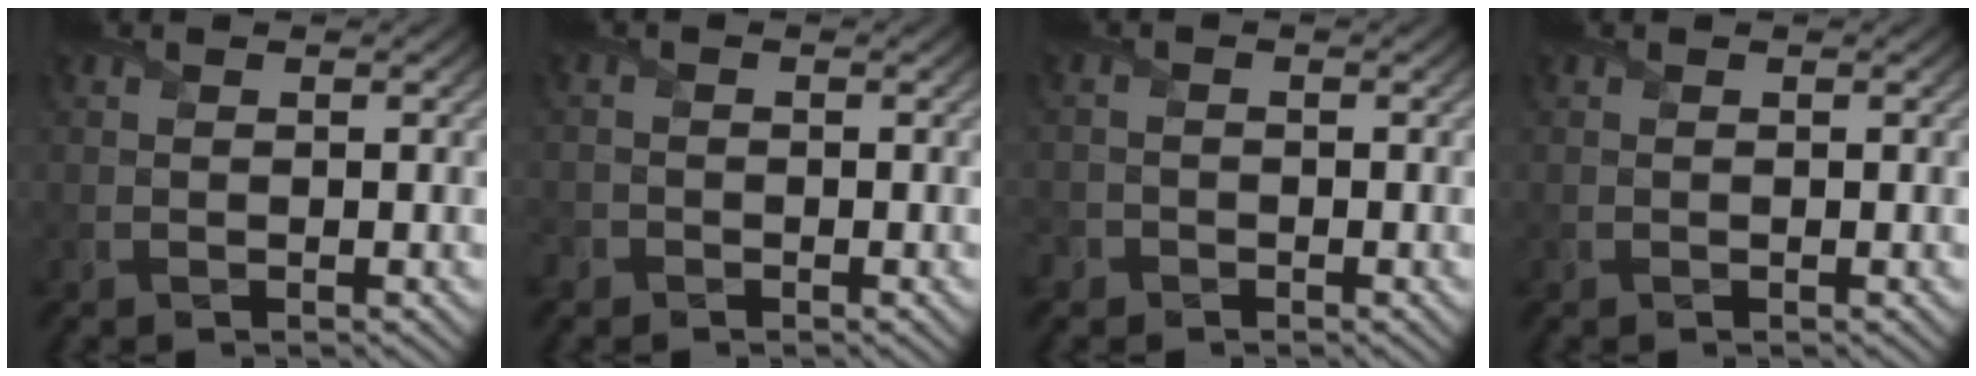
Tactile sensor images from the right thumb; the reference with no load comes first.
{"total": 1.2, "force": [-0.9, 0.8, 0.1], "torque": [0.000, -0.002, -0.022]}
{"total": 1.5, "force": [-1.1, 1.1, 0.1], "torque": [0.003, -0.002, -0.027]}
{"total": 0.0}